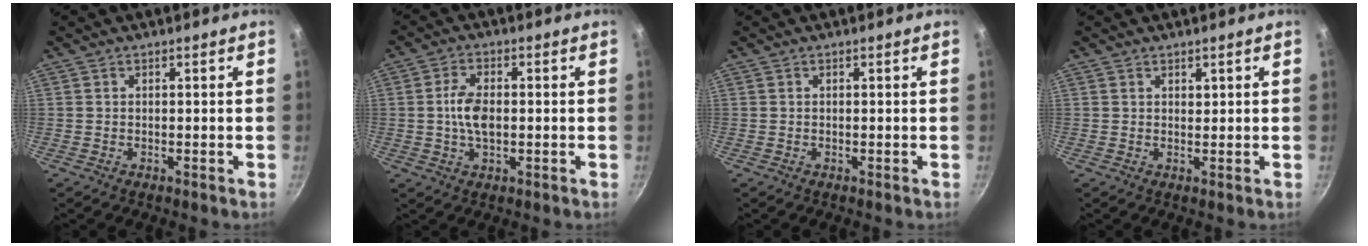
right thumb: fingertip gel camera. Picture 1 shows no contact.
{"total": 6.1, "force": [-0.1, 3.3, 5.1], "torque": [-0.100, 0.007, -0.003]}
{"total": 0.0}
{"total": 0.9, "force": [0.6, 0.5, 0.3], "torque": [0.004, -0.005, 0.010]}